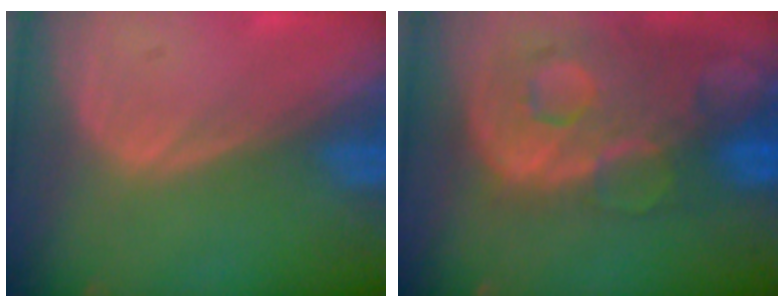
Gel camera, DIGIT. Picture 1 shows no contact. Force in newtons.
{"total": 13.3, "press": 10.9, "slide": 7.6}